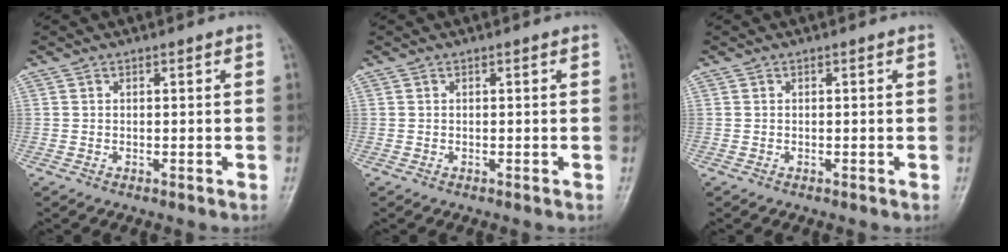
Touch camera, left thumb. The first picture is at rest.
{"total": 0.0}
{"total": 0.0}